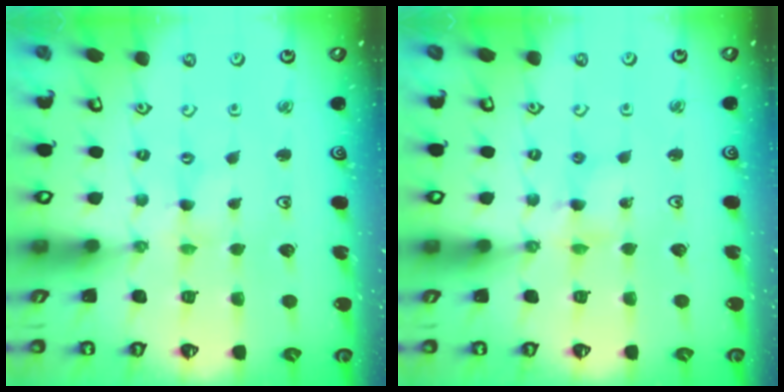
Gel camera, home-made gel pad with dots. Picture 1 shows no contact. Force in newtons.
{"total": 3.8, "press": 3.8, "slide": 0.4}